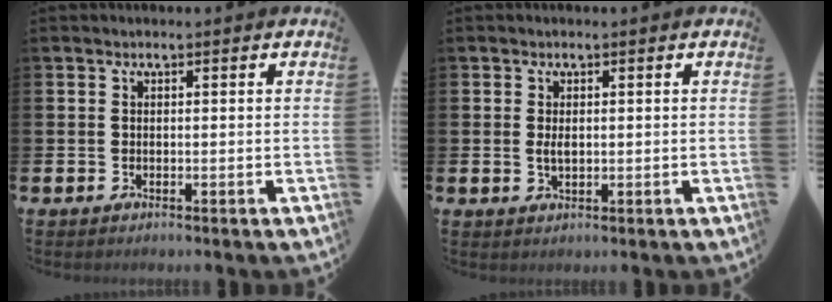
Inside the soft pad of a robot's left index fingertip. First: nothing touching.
{"total": 0.8, "force": [0.2, 0.4, 0.7], "torque": [-0.012, 0.003, 0.001]}